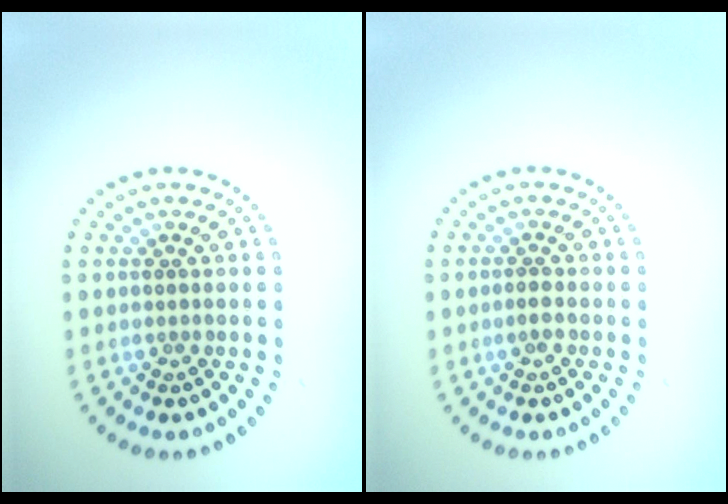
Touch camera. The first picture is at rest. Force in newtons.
{"total": 1.0, "press": 1.0, "slide": 0.3}